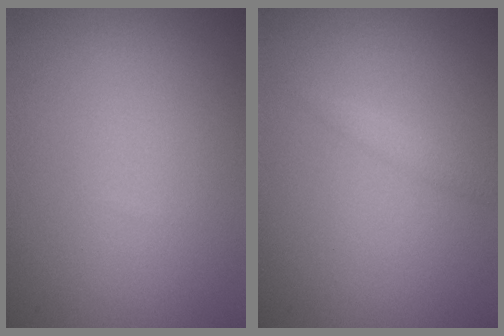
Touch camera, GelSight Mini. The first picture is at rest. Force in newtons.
{"total": 1.0, "press": 1.0, "slide": 0.1}